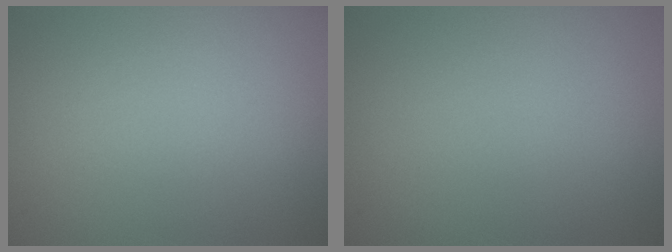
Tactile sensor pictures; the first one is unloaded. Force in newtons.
{"total": 0.0}